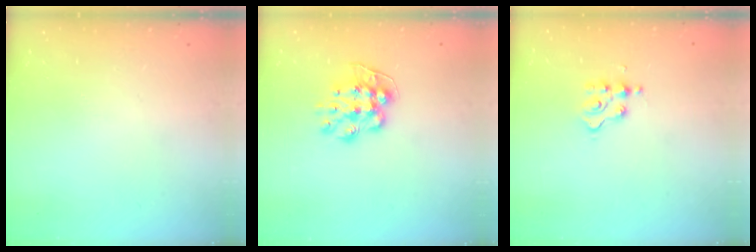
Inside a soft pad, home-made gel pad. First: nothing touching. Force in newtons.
{"total": 9.2, "press": 9.2, "slide": 0.1}
{"total": 3.3, "press": 3.3, "slide": 0.3}